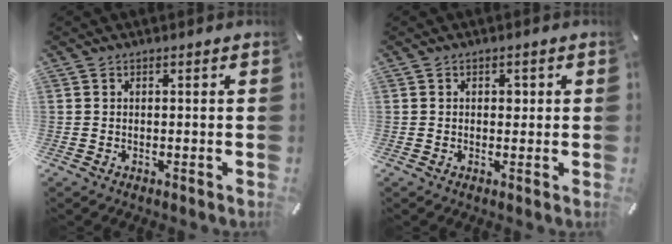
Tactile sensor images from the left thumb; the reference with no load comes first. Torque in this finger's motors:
{"motor_torque": [0.11, 0.35, 0.07, -0.33, 0.00]}